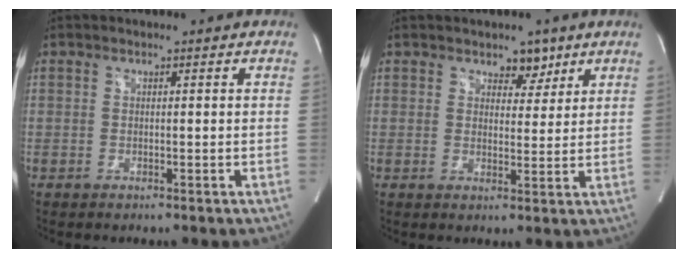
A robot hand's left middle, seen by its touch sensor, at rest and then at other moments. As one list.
[{"total": 3.6, "force": [2.4, 2.2, 1.4], "torque": [-0.011, -0.001, 0.037]}]